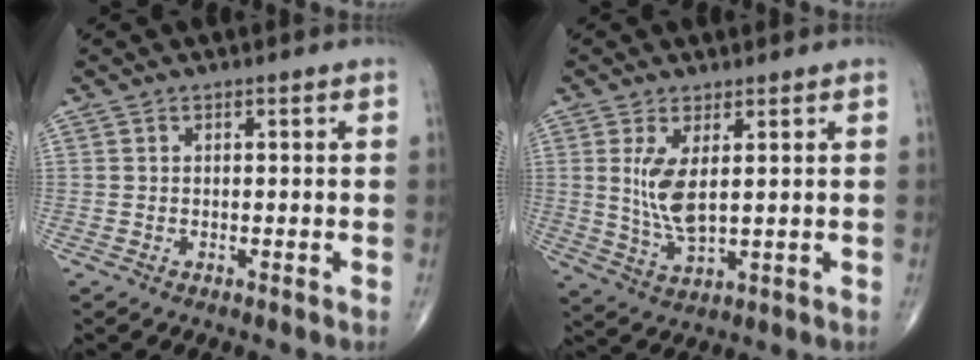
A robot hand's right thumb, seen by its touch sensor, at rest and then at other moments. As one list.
[{"total": 7.1, "force": [1.6, 2.7, 6.4], "torque": [-0.133, -0.022, 0.042]}]